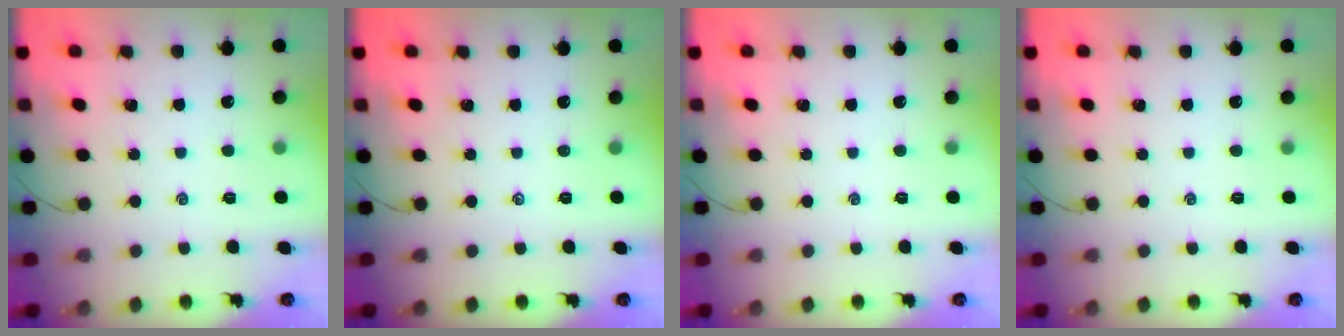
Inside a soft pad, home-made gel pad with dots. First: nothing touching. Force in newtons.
{"total": 0.0}
{"total": 0.0}
{"total": 0.0}